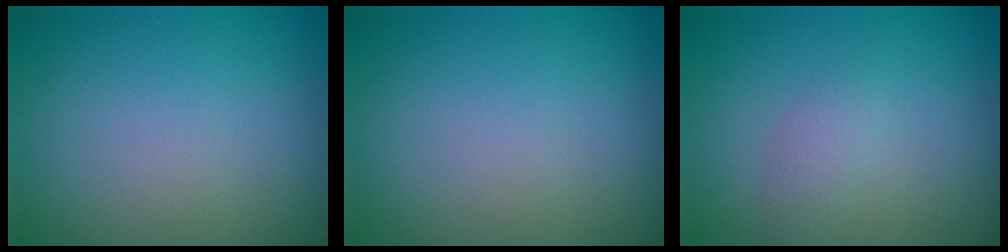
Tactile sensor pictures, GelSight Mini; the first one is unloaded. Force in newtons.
{"total": 0.0}
{"total": 1.2, "press": 1.2, "slide": 0.1}